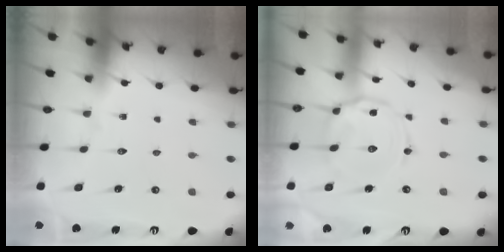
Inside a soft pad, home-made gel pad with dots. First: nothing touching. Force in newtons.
{"total": 7.8, "press": 7.8, "slide": 0.6}